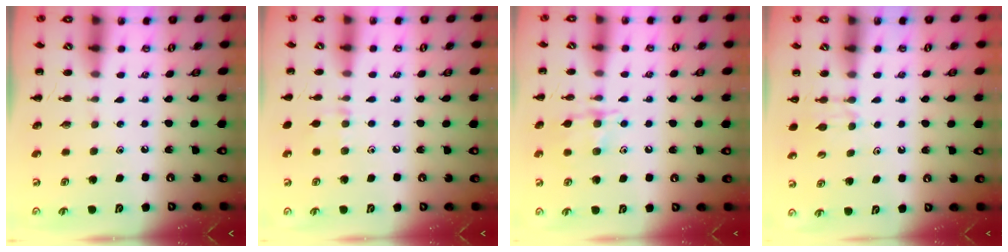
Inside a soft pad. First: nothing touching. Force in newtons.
{"total": 5.8, "press": 5.5, "slide": 1.9}
{"total": 10.4, "press": 10.4, "slide": 0.5}
{"total": 4.4, "press": 4.1, "slide": 1.5}